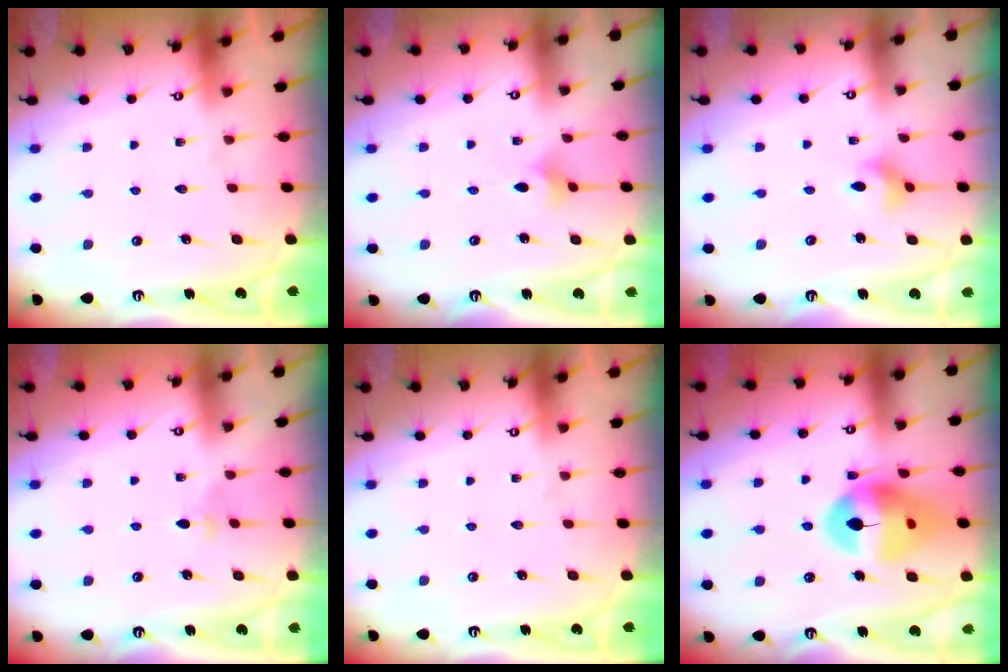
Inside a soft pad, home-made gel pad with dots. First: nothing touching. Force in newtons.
{"total": 2.6, "press": 2.6, "slide": 0.5}
{"total": 4.5, "press": 4.4, "slide": 1.0}
{"total": 2.7, "press": 2.6, "slide": 0.6}
{"total": 0.0}
{"total": 15.8, "press": 15.7, "slide": 2.0}